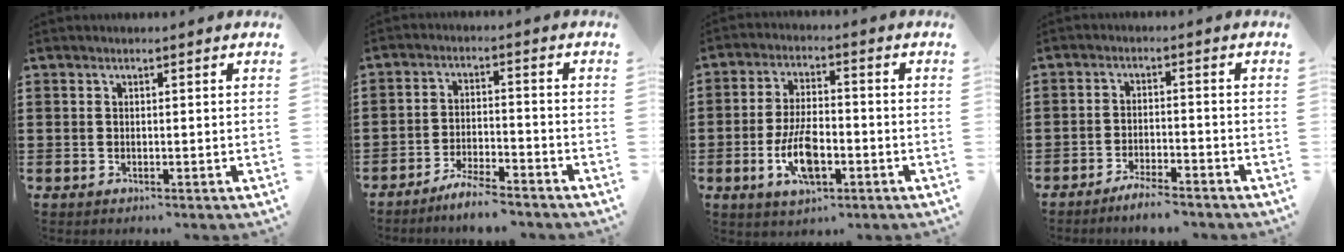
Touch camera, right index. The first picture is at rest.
{"total": 4.7, "force": [-4.5, 0.0, 1.3], "torque": [-0.032, 0.002, -0.091]}
{"total": 8.3, "force": [-2.7, 3.7, 7.0], "torque": [-0.155, -0.005, -0.053]}
{"total": 3.6, "force": [-3.5, 0.1, 1.0], "torque": [-0.020, 0.006, -0.070]}